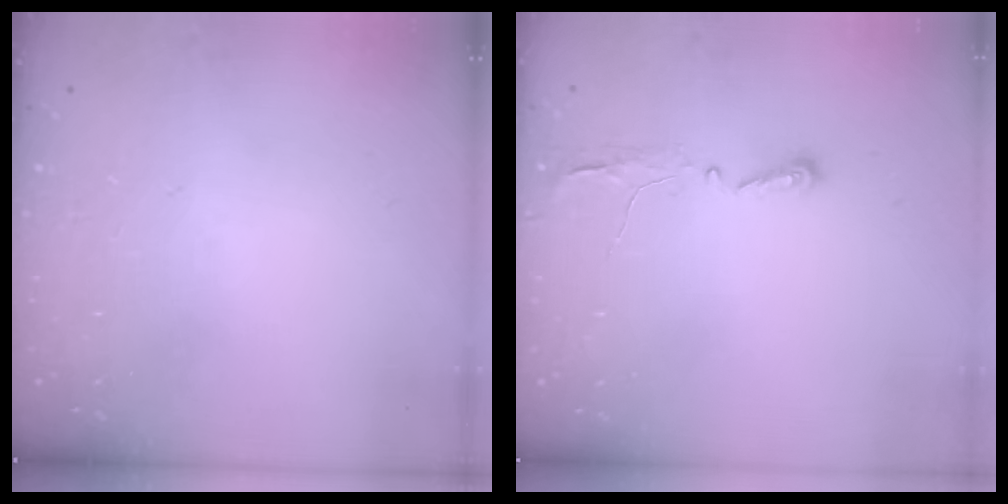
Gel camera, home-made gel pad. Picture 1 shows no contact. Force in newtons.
{"total": 3.8, "press": 3.7, "slide": 0.3}